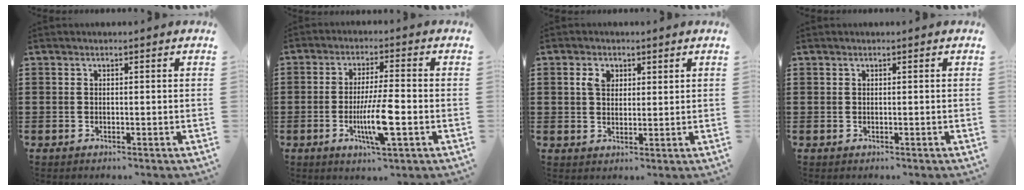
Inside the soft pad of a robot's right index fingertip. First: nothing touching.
{"total": 8.7, "force": [-2.2, 1.3, 8.3], "torque": [-0.163, -0.015, -0.042]}
{"total": 3.1, "force": [1.4, 2.2, 1.7], "torque": [-0.042, 0.010, 0.024]}
{"total": 0.0}